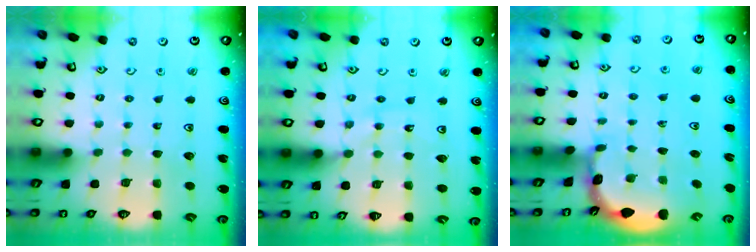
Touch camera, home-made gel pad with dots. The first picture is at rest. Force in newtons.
{"total": 10.3, "press": 10.2, "slide": 1.2}
{"total": 1.8, "press": 1.8, "slide": 0.1}